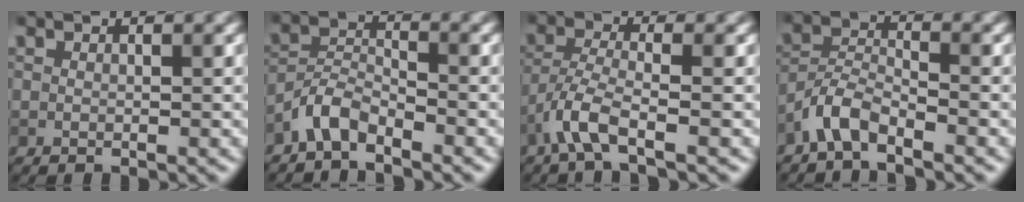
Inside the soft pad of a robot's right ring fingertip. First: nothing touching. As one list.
[{"total": 3.2, "force": [-2.7, 1.0, 1.3], "torque": [-0.025, 0.011, -0.062]}, {"total": 3.8, "force": [-2.4, 0.8, 2.9], "torque": [-0.061, 0.002, -0.059]}, {"total": 3.3, "force": [-2.7, 1.0, 1.7], "torque": [-0.033, 0.010, -0.062]}]